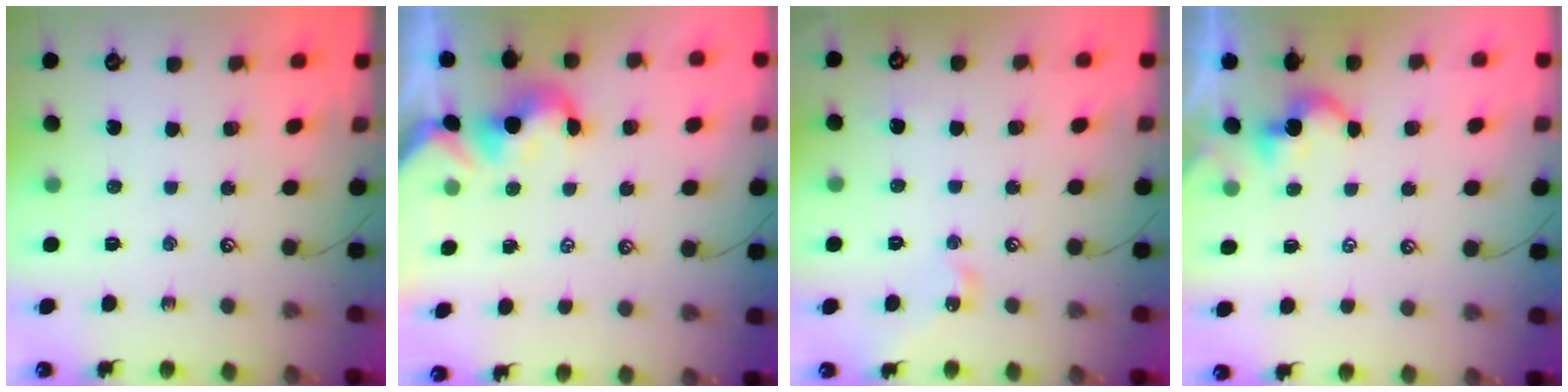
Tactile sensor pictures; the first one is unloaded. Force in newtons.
{"total": 0.0}
{"total": 5.1, "press": 5.1, "slide": 0.2}
{"total": 3.6, "press": 3.6, "slide": 0.1}